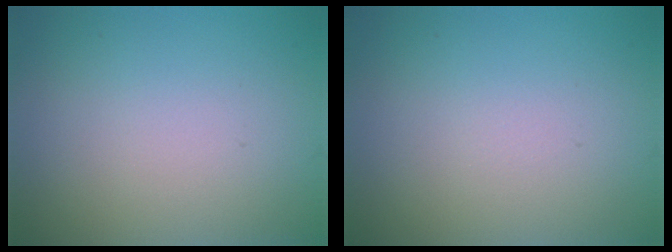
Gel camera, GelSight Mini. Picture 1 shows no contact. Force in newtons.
{"total": 0.0}